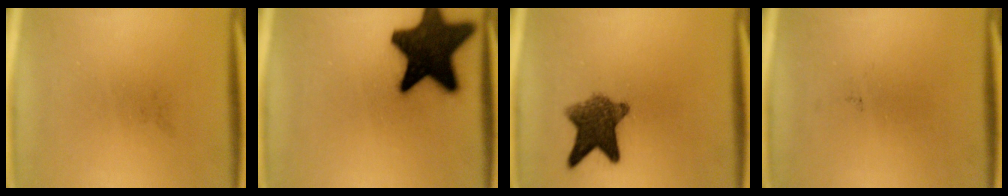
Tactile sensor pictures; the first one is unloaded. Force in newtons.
{"total": 20.0}
{"total": 8.1}
{"total": 0.0}